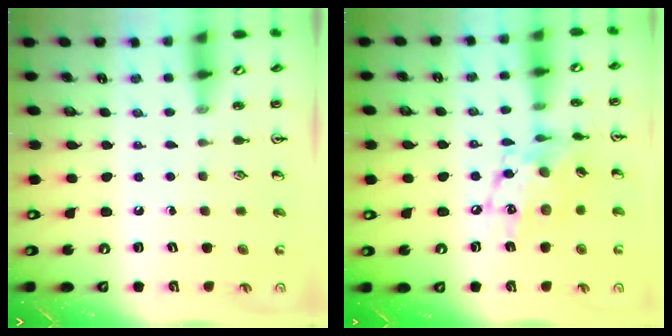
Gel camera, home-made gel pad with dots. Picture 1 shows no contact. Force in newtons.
{"total": 14.8, "press": 14.8, "slide": 0.9}